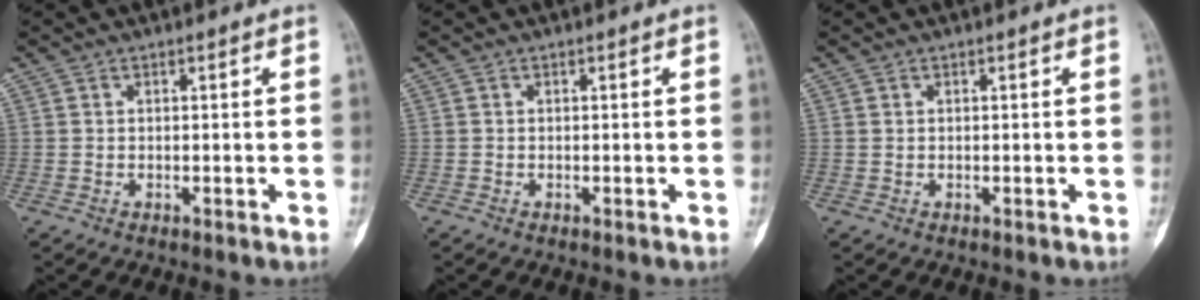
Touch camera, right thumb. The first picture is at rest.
{"total": 0.0}
{"total": 0.0}